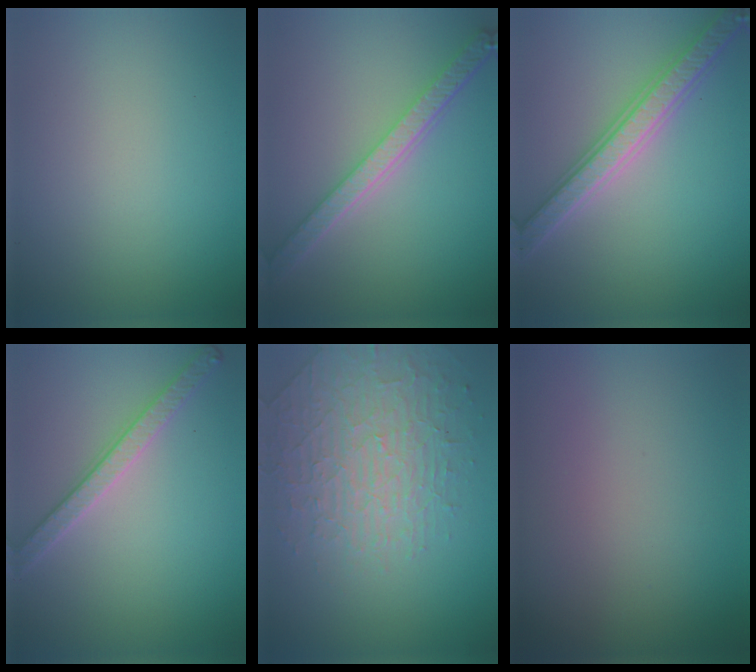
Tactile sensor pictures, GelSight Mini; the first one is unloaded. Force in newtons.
{"total": 5.3, "press": 4.1, "slide": 3.3}
{"total": 5.6, "press": 5.4, "slide": 1.1}
{"total": 3.0, "press": 2.9, "slide": 0.7}
{"total": 3.9, "press": 3.9, "slide": 0.5}
{"total": 0.0}